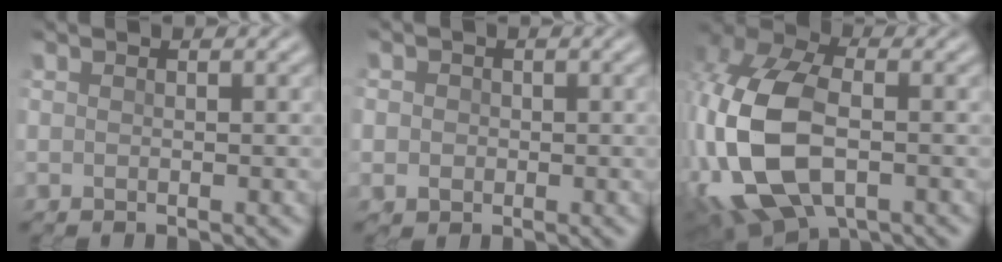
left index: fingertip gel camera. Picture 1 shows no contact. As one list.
[{"total": 3.8, "force": [0.6, 3.5, 1.5], "torque": [-0.022, 0.026, -0.012]}, {"total": 12.5, "force": [-3.0, 7.5, 9.5], "torque": [-0.232, -0.012, -0.055]}]